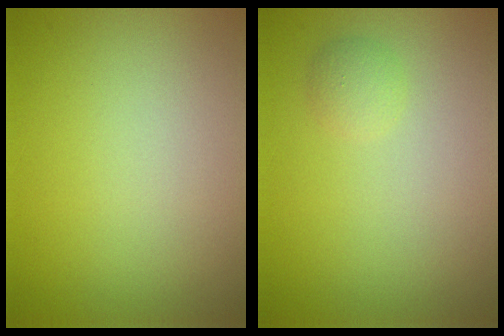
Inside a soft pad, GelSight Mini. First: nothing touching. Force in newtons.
{"total": 1.1, "press": 1.1, "slide": 0.1}